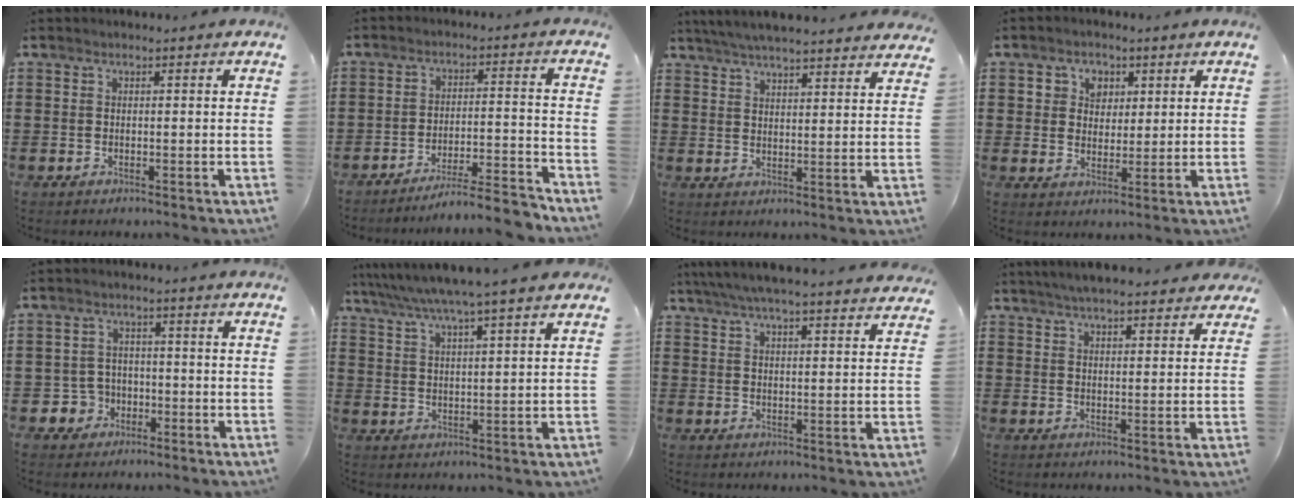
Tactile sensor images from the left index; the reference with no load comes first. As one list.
[{"total": 6.4, "force": [-6.0, -0.2, 2.3], "torque": [-0.031, -0.002, -0.113]}, {"total": 5.3, "force": [5.1, -0.2, 1.4], "torque": [-0.043, -0.020, 0.091]}, {"total": 3.7, "force": [1.7, 3.2, 0.6], "torque": [-0.022, 0.011, 0.026]}, {"total": 4.2, "force": [-1.9, 3.6, 1.2], "torque": [-0.038, 0.006, -0.038]}, {"total": 5.9, "force": [5.1, -0.6, 3.0], "torque": [-0.075, -0.026, 0.085]}, {"total": 5.5, "force": [5.2, -0.2, 2.0], "torque": [-0.055, -0.023, 0.091]}, {"total": 5.0, "force": [4.6, 0.5, 1.8], "torque": [-0.048, -0.008, 0.085]}]